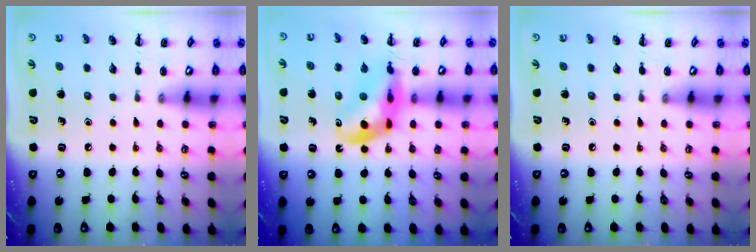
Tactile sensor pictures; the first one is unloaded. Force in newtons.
{"total": 12.3, "press": 11.9, "slide": 3.3}
{"total": 0.0}